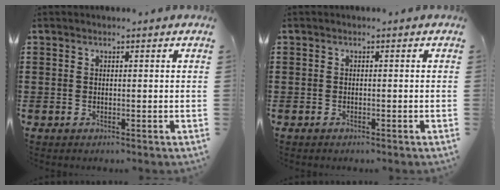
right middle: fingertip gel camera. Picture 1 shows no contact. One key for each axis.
{"total": 0.6, "fx": -0.5, "fy": 0.2, "fz": -0.1, "tx": -0.001, "ty": -0.001, "tz": -0.011}